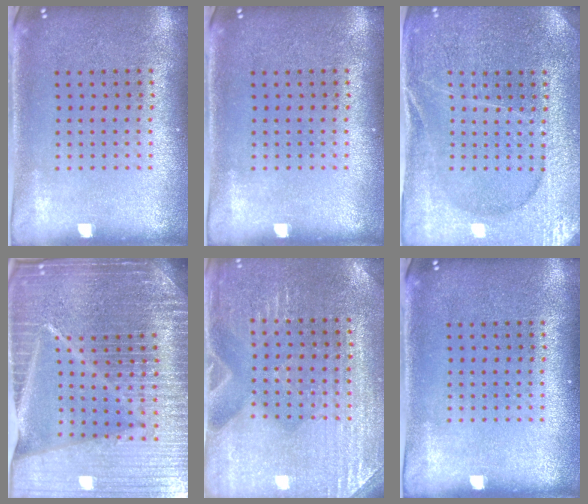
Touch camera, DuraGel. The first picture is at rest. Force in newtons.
{"total": 0.0}
{"total": 3.4, "press": 3.4, "slide": 0.7}
{"total": 7.2, "press": 6.1, "slide": 3.8}
{"total": 3.1, "press": 3.1, "slide": 0.4}
{"total": 0.0}